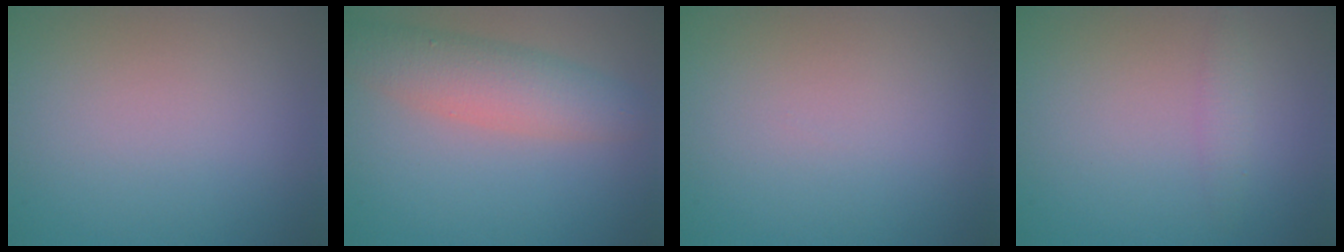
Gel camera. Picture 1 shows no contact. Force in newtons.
{"total": 4.9, "press": 4.9, "slide": 0.2}
{"total": 0.0}
{"total": 1.3, "press": 1.3, "slide": 0.0}